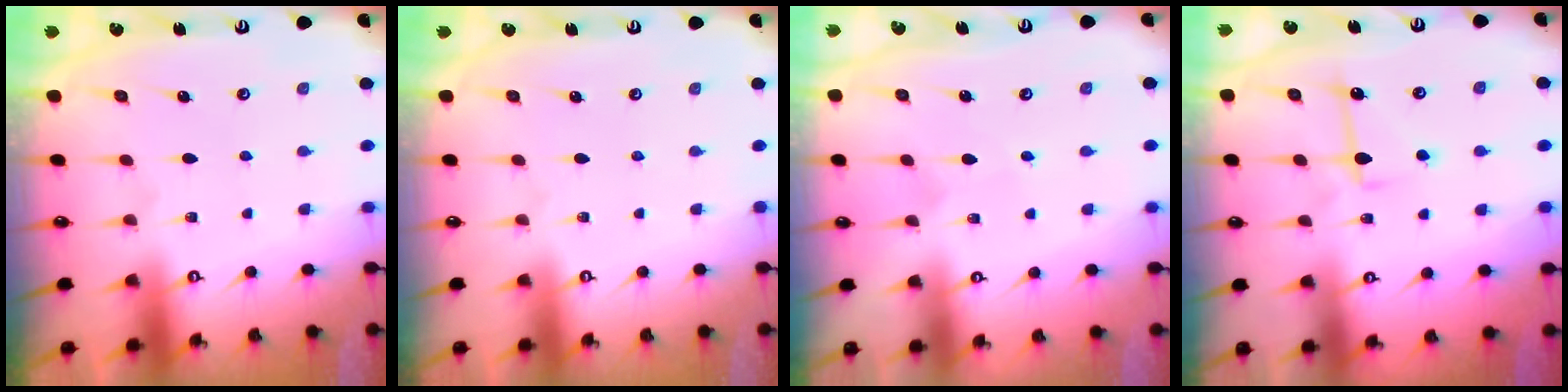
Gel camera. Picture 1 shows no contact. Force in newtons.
{"total": 0.0}
{"total": 3.6, "press": 3.5, "slide": 0.4}
{"total": 6.5, "press": 6.4, "slide": 0.6}